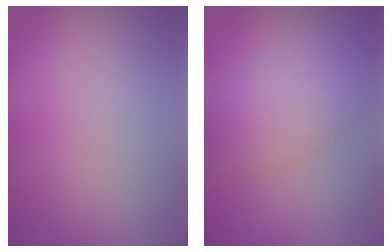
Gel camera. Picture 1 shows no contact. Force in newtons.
{"total": 5.2, "press": 5.2, "slide": 0.4}